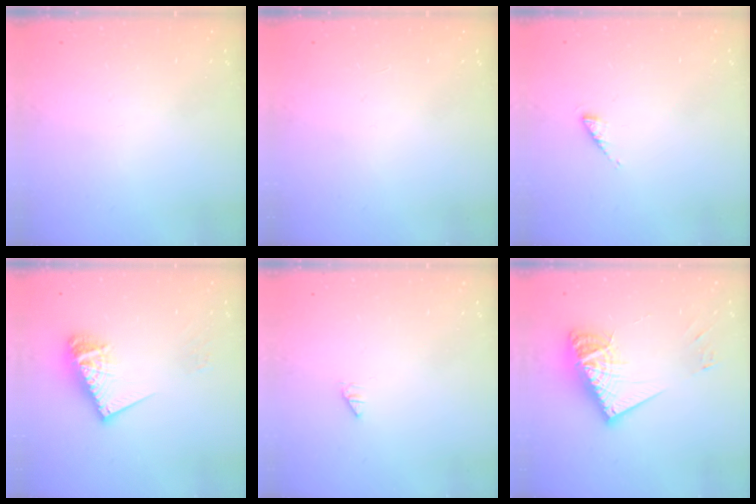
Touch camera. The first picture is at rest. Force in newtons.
{"total": 0.0}
{"total": 2.2, "press": 2.1, "slide": 0.4}
{"total": 12.2, "press": 12.2, "slide": 1.2}
{"total": 0.0}
{"total": 15.6, "press": 15.5, "slide": 1.8}